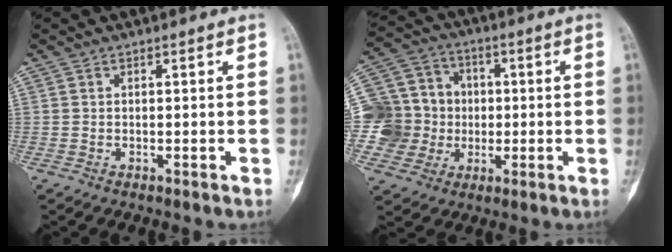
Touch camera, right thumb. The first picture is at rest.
{"total": 15.4, "force": [-0.6, 14.2, 5.8], "torque": [-0.091, 0.032, -0.004]}